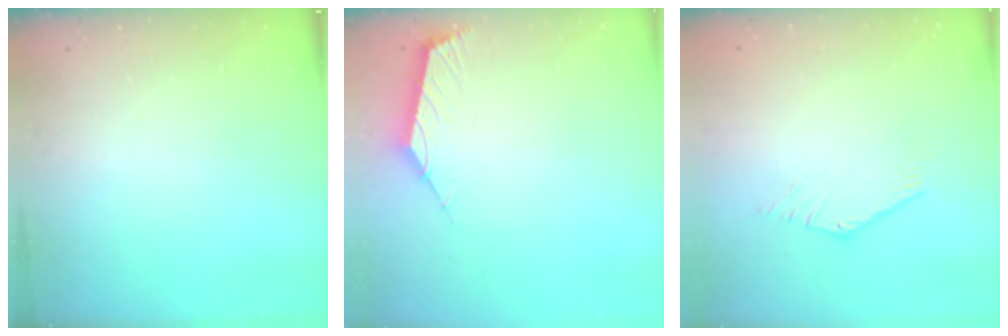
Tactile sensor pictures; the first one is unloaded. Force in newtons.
{"total": 2.6, "press": 2.5, "slide": 0.6}
{"total": 0.7, "press": 0.7, "slide": 0.3}